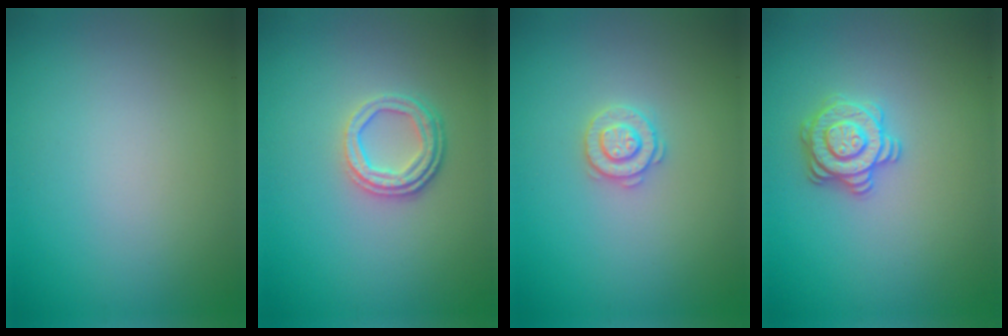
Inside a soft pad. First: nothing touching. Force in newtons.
{"total": 3.1, "press": 2.5, "slide": 1.8}
{"total": 2.2, "press": 2.2, "slide": 0.3}
{"total": 2.9, "press": 2.8, "slide": 0.4}